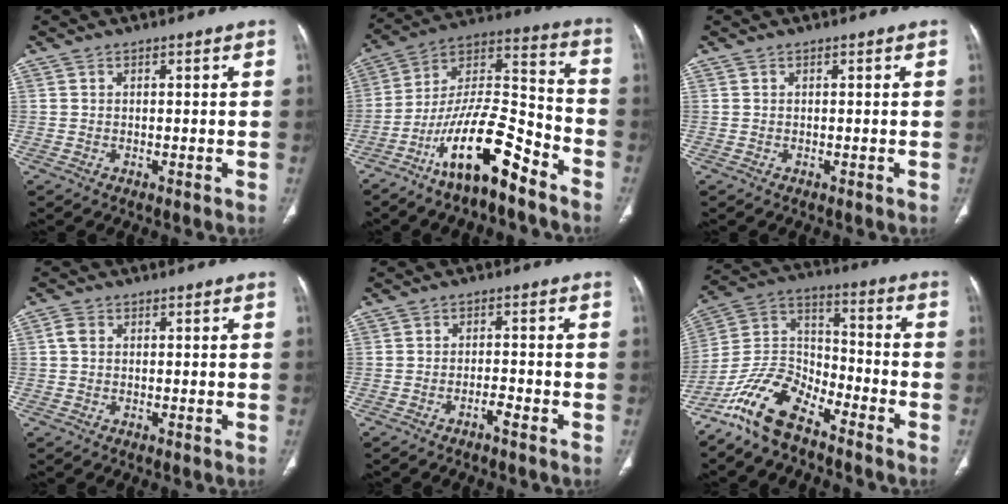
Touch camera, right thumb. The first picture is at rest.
{"total": 17.3, "force": [-11.1, 5.0, 12.3], "torque": [-0.213, 0.088, -0.199]}
{"total": 0.0}
{"total": 1.8, "force": [0.3, 1.4, 1.1], "torque": [-0.022, 0.007, 0.005]}
{"total": 2.2, "force": [-1.5, 0.3, 1.6], "torque": [-0.031, 0.012, -0.027]}
{"total": 13.1, "force": [-9.8, 5.2, 6.8], "torque": [-0.124, 0.075, -0.196]}